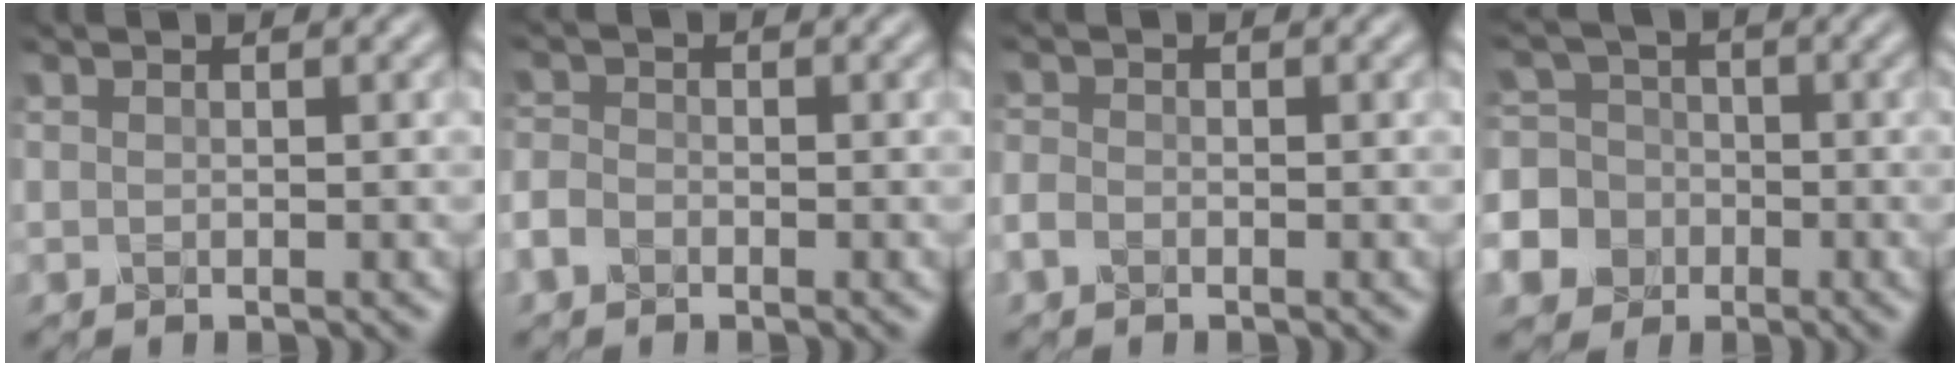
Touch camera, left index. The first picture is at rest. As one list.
[{"total": 1.9, "force": [-1.2, 1.3, 0.8], "torque": [-0.016, 0.002, -0.032]}, {"total": 1.3, "force": [-0.8, 0.7, 0.7], "torque": [-0.014, 0.000, -0.021]}, {"total": 11.0, "force": [-4.6, 9.7, 2.5], "torque": [-0.083, -0.024, -0.106]}]